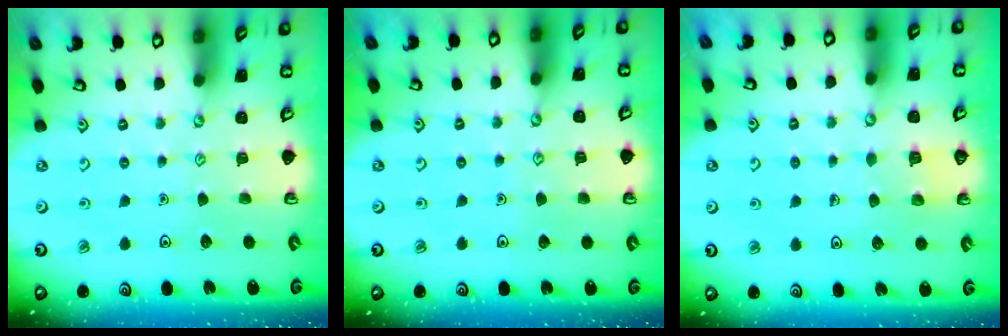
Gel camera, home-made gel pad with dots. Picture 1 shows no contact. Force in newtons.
{"total": 3.8, "press": 3.8, "slide": 0.3}
{"total": 2.7, "press": 2.7, "slide": 0.1}